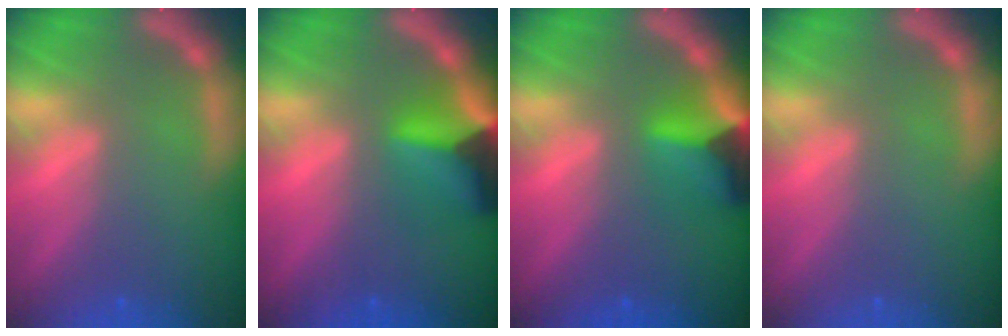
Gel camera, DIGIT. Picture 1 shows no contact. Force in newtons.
{"total": 7.4}
{"total": 5.9}
{"total": 0.0}